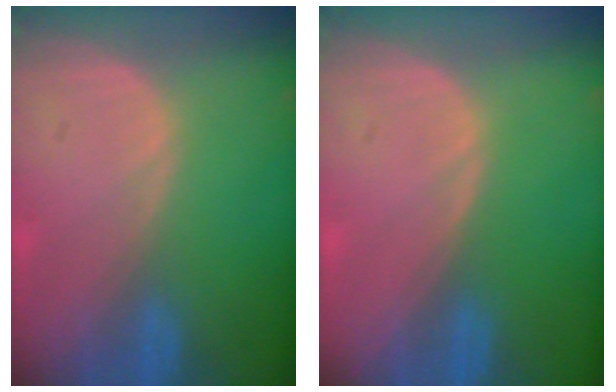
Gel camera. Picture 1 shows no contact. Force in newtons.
{"total": 0.0}